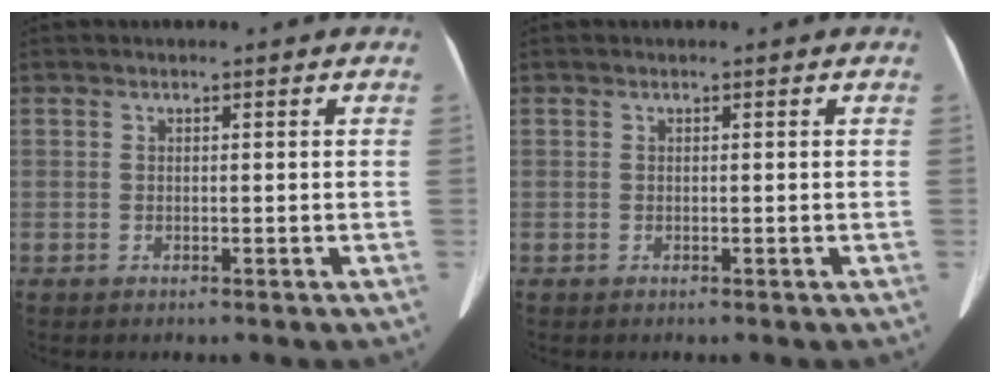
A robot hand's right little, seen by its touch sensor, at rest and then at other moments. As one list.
[{"total": 0.0}]